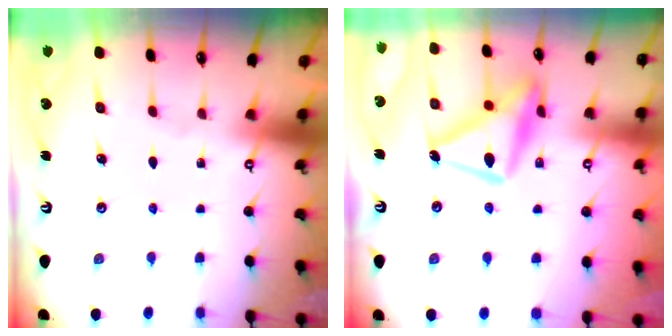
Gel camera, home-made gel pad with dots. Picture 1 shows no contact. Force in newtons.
{"total": 17.7, "press": 17.6, "slide": 1.2}